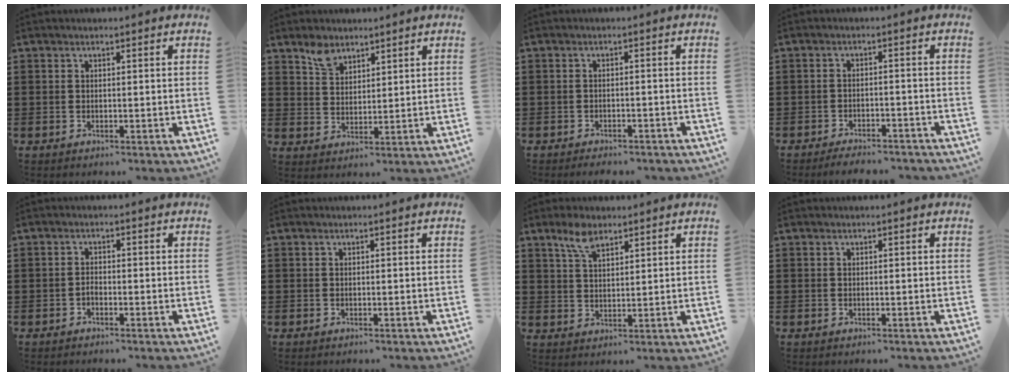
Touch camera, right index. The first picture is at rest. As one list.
[{"total": 4.0, "force": [3.1, 2.1, 1.2], "torque": [-0.026, 0.002, 0.059]}, {"total": 1.5, "force": [-1.4, 0.2, 0.2], "torque": [-0.010, 0.000, -0.029]}, {"total": 2.7, "force": [-2.7, 0.2, 0.5], "torque": [-0.012, 0.001, -0.053]}, {"total": 1.1, "force": [-0.7, 0.7, 0.5], "torque": [-0.013, -0.002, -0.014]}, {"total": 0.0}, {"total": 4.9, "force": [3.3, 2.0, 3.1], "torque": [-0.070, 0.005, 0.060]}, {"total": 0.0}]